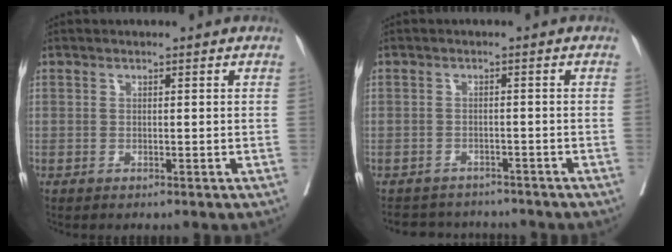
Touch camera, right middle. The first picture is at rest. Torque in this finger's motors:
{"motor_torque": [0.53, -0.54, 0.09, 0.02]}